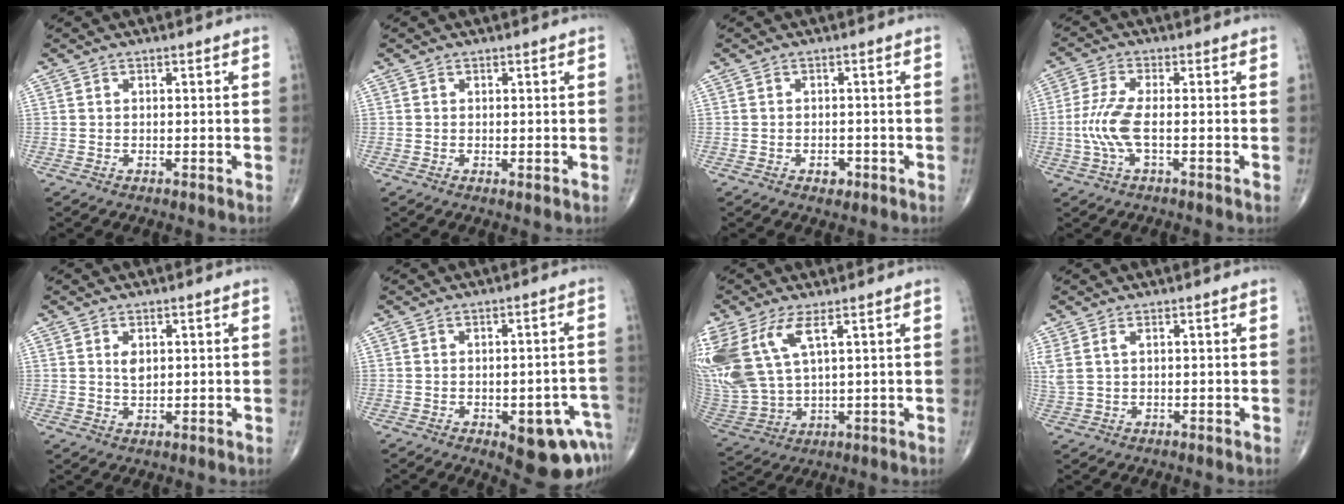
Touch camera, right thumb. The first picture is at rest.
{"total": 0.7, "force": [-0.1, 0.3, 0.6], "torque": [-0.014, -0.004, -0.002]}
{"total": 2.0, "force": [-1.0, 1.4, 1.1], "torque": [-0.010, 0.003, -0.010]}
{"total": 6.6, "force": [-1.1, 1.9, 6.3], "torque": [-0.162, 0.007, -0.028]}
{"total": 2.7, "force": [0.8, 1.6, 2.0], "torque": [-0.027, -0.007, 0.017]}
{"total": 12.3, "force": [-5.4, 5.4, 9.6], "torque": [-0.082, 0.029, -0.055]}
{"total": 17.2, "force": [6.8, 8.1, 13.6], "torque": [-0.335, -0.017, 0.148]}
{"total": 3.6, "force": [1.4, 1.6, 2.9], "torque": [-0.091, 0.011, 0.037]}